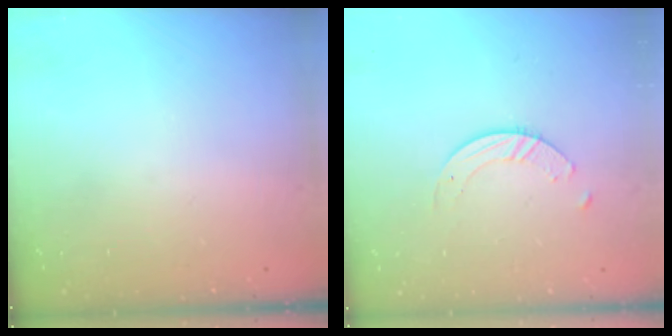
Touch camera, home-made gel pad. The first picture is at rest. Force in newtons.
{"total": 4.5, "press": 4.5, "slide": 0.3}